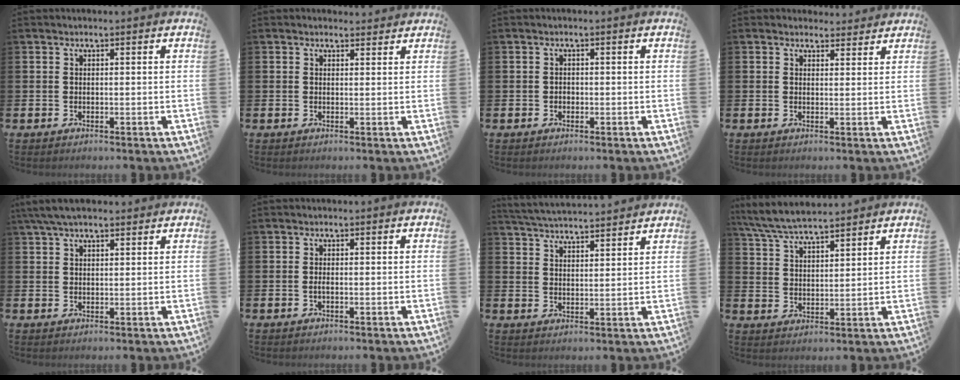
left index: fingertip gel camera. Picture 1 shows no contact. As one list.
[{"total": 1.2, "force": [1.0, 0.5, 0.2], "torque": [0.004, 0.002, 0.017]}, {"total": 0.8, "force": [-0.3, 0.7, 0.2], "torque": [0.001, 0.002, -0.009]}, {"total": 2.3, "force": [2.1, 0.8, 0.0], "torque": [0.005, -0.006, 0.037]}, {"total": 4.5, "force": [3.7, 1.4, 2.2], "torque": [-0.049, -0.004, 0.069]}, {"total": 0.5, "force": [-0.2, 0.1, 0.5], "torque": [-0.011, -0.002, -0.003]}, {"total": 4.6, "force": [4.6, 0.1, 0.2], "torque": [-0.023, -0.027, 0.083]}, {"total": 6.3, "force": [6.0, 0.7, 1.7], "torque": [-0.058, -0.023, 0.111]}]